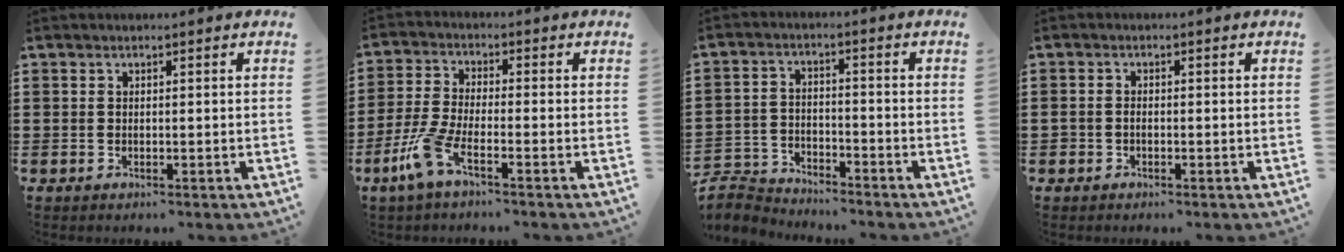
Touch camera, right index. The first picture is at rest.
{"total": 6.2, "force": [-3.8, 1.4, 4.8], "torque": [-0.136, -0.021, -0.077]}
{"total": 4.7, "force": [-4.6, 0.9, 0.1], "torque": [-0.028, -0.002, -0.102]}
{"total": 1.1, "force": [-0.5, 0.8, 0.6], "torque": [-0.014, 0.001, -0.010]}